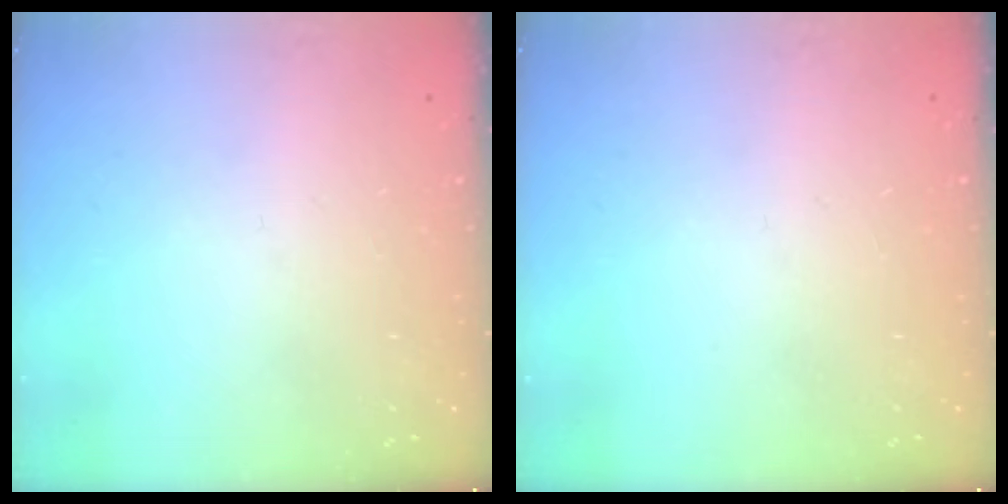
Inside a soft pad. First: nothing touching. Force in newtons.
{"total": 0.0}